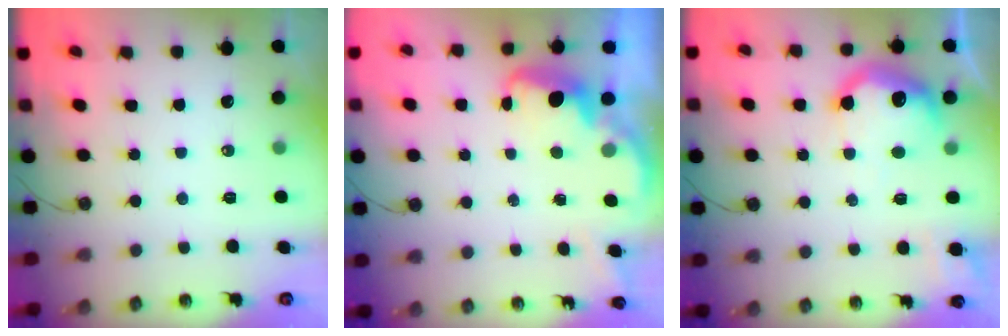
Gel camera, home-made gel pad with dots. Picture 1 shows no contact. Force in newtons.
{"total": 2.5, "press": 2.5, "slide": 0.4}
{"total": 14.6, "press": 14.5, "slide": 1.3}